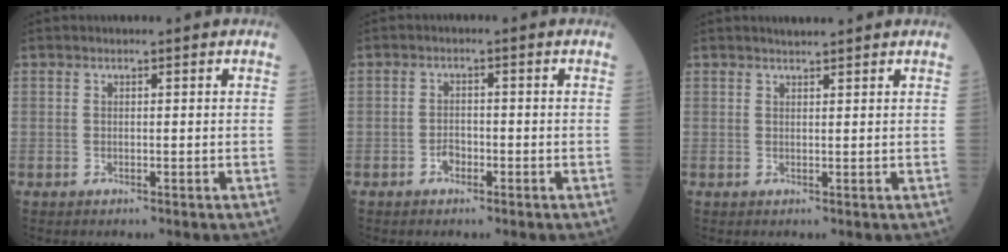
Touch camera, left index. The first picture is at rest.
{"total": 1.8, "force": [-1.2, 1.1, 0.9], "torque": [-0.013, 0.003, -0.021]}
{"total": 1.7, "force": [1.6, -0.1, 0.5], "torque": [-0.009, 0.009, 0.031]}